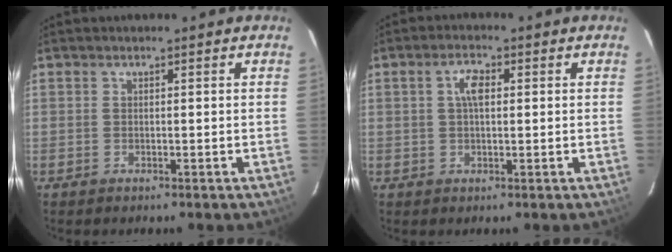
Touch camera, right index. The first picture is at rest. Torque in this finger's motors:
{"motor_torque": [0.31, 0.22, 0.13, 0.07]}